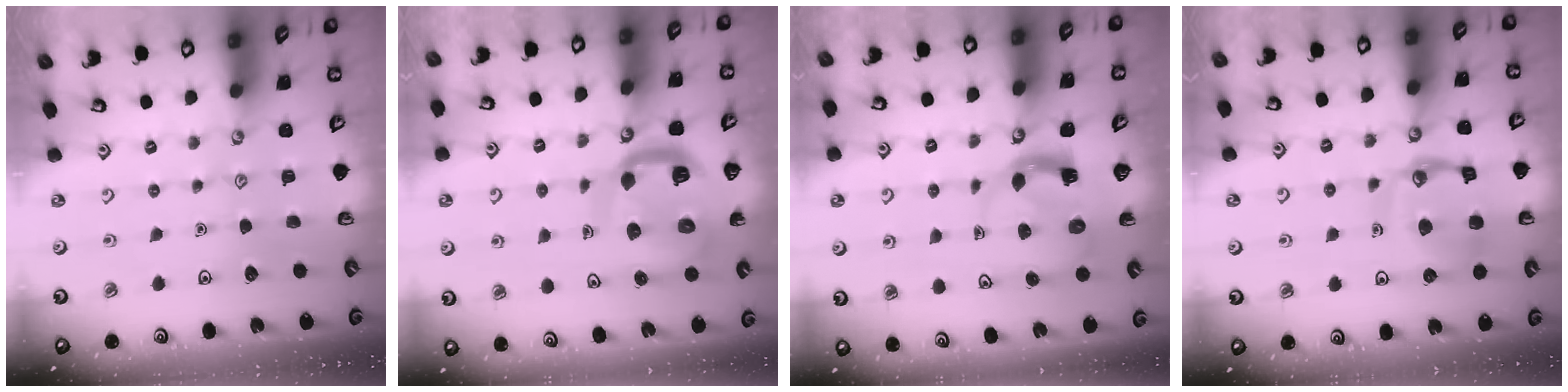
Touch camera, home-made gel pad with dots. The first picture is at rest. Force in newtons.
{"total": 12.8, "press": 12.7, "slide": 1.6}
{"total": 3.8, "press": 3.8, "slide": 0.6}
{"total": 13.4, "press": 13.4, "slide": 1.3}